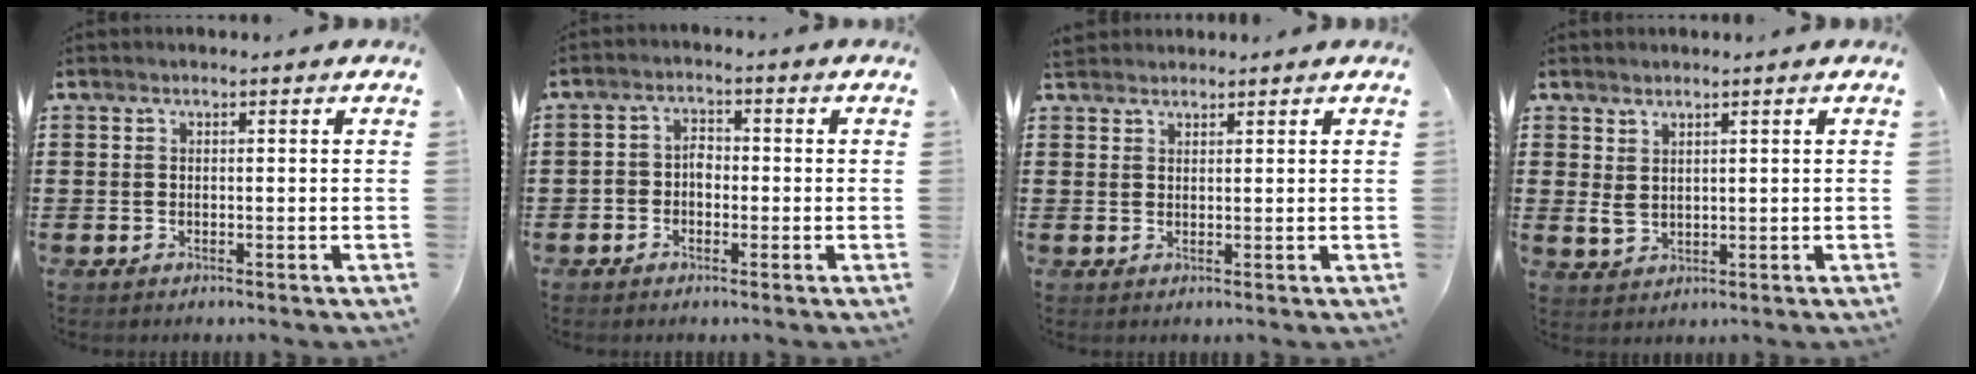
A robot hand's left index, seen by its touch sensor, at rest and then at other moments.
{"total": 2.6, "force": [-1.0, 1.9, 1.4], "torque": [-0.033, 0.008, -0.023]}
{"total": 1.6, "force": [1.5, 0.6, 0.1], "torque": [-0.007, 0.003, 0.030]}
{"total": 2.8, "force": [1.4, 1.9, 1.6], "torque": [-0.043, -0.001, 0.025]}